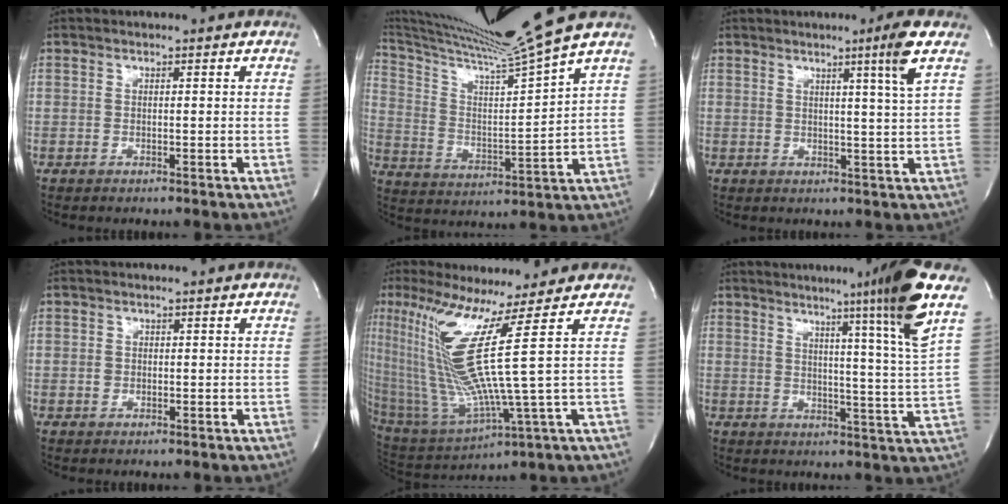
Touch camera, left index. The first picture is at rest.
{"total": 16.2, "force": [13.9, -4.1, 7.3], "torque": [-0.142, -0.051, 0.231]}
{"total": 4.7, "force": [2.2, -1.9, 3.7], "torque": [-0.064, -0.021, 0.038]}
{"total": 0.7, "force": [-0.1, 0.7, 0.2], "torque": [-0.001, 0.001, 0.000]}
{"total": 15.7, "force": [5.4, -2.9, 14.5], "torque": [-0.295, -0.023, 0.105]}
{"total": 12.4, "force": [7.2, -4.1, 9.2], "torque": [-0.137, -0.046, 0.091]}